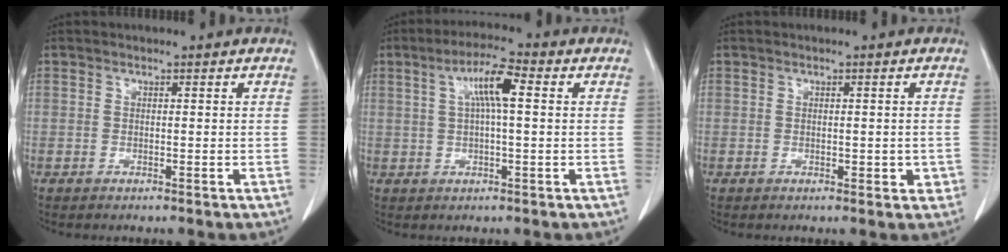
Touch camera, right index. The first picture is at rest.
{"total": 6.4, "force": [1.6, 0.8, 6.2], "torque": [-0.116, 0.017, 0.028]}
{"total": 2.1, "force": [-0.4, 1.3, 1.7], "torque": [-0.013, 0.003, 0.001]}